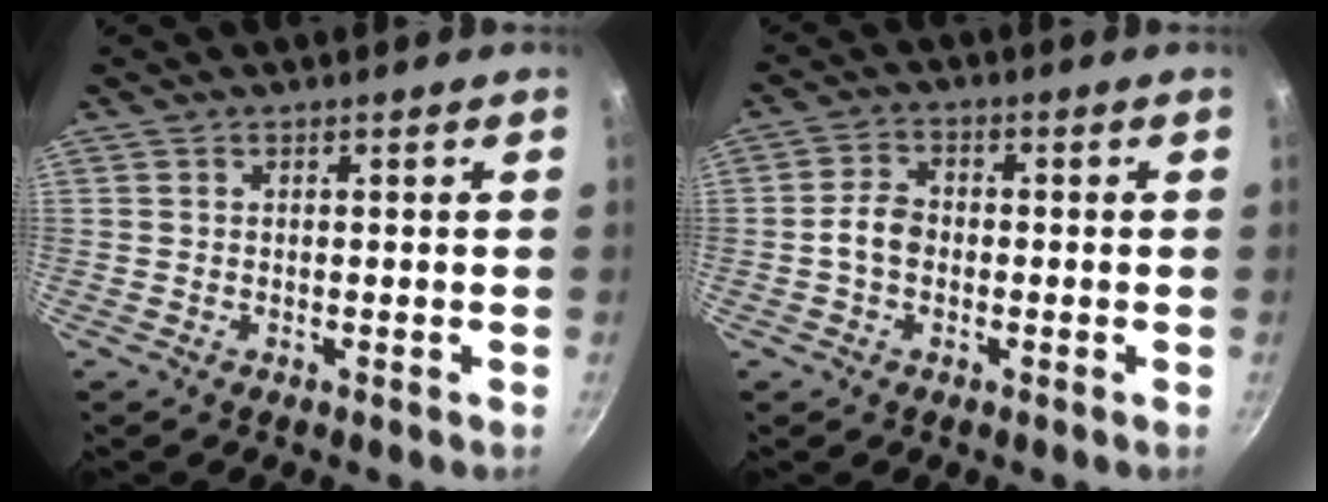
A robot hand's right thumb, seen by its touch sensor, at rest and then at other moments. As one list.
[{"total": 4.5, "force": [-0.9, 3.4, 2.9], "torque": [-0.043, 0.022, -0.023]}]